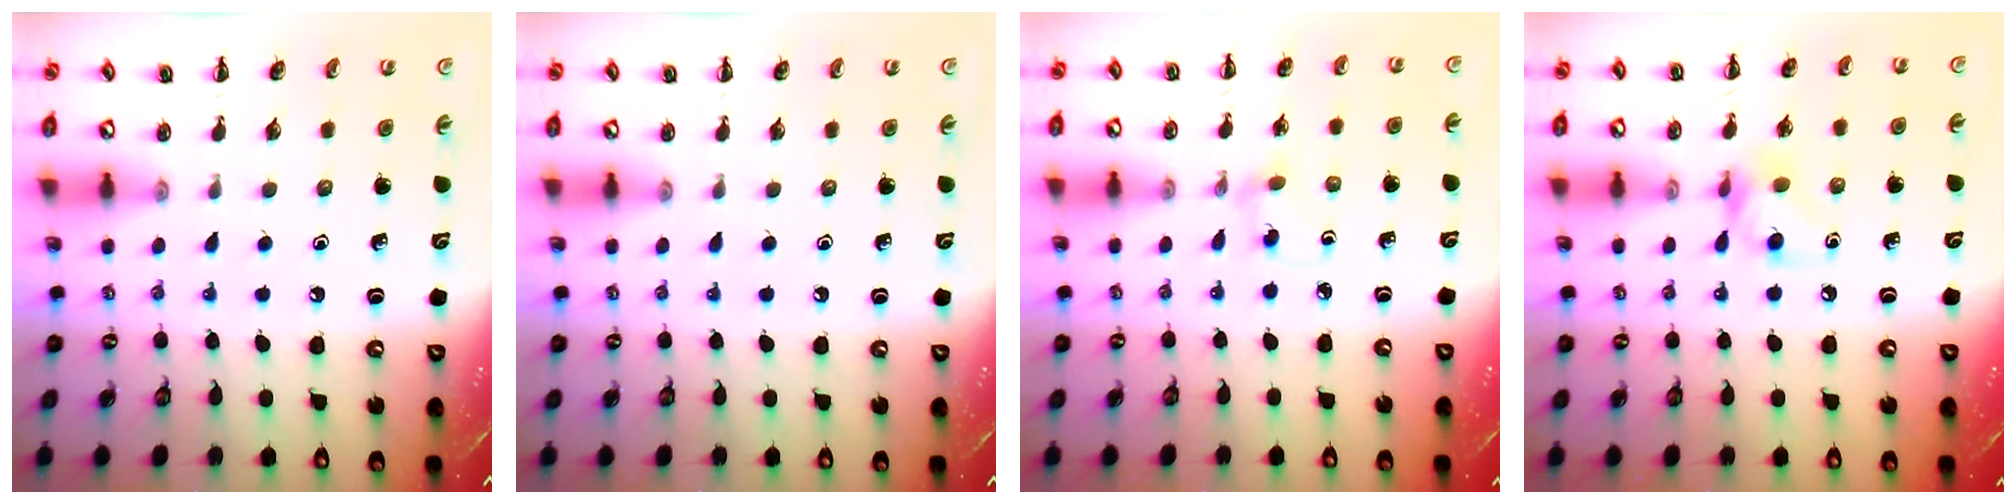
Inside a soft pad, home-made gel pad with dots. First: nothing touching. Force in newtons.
{"total": 0.0}
{"total": 2.5, "press": 2.2, "slide": 1.1}
{"total": 7.0, "press": 7.0, "slide": 0.4}